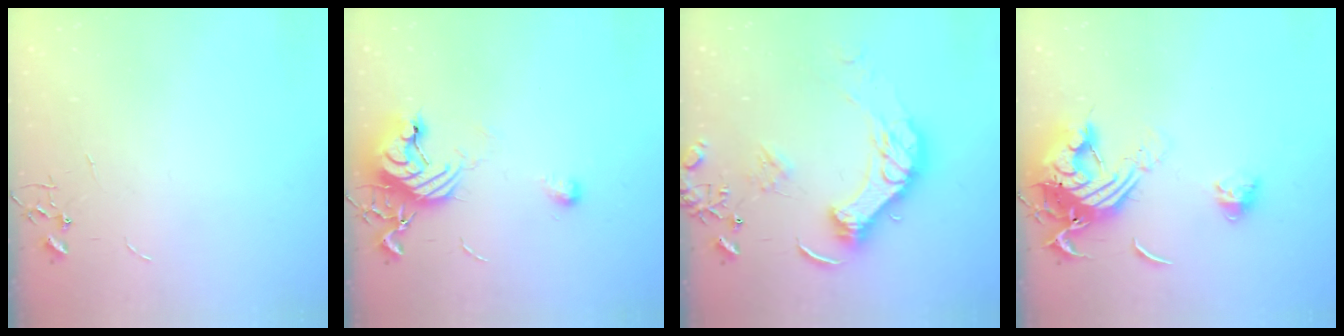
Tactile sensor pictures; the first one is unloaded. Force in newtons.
{"total": 12.5, "press": 12.4, "slide": 1.0}
{"total": 16.2, "press": 16.0, "slide": 2.3}
{"total": 17.0, "press": 16.9, "slide": 1.7}